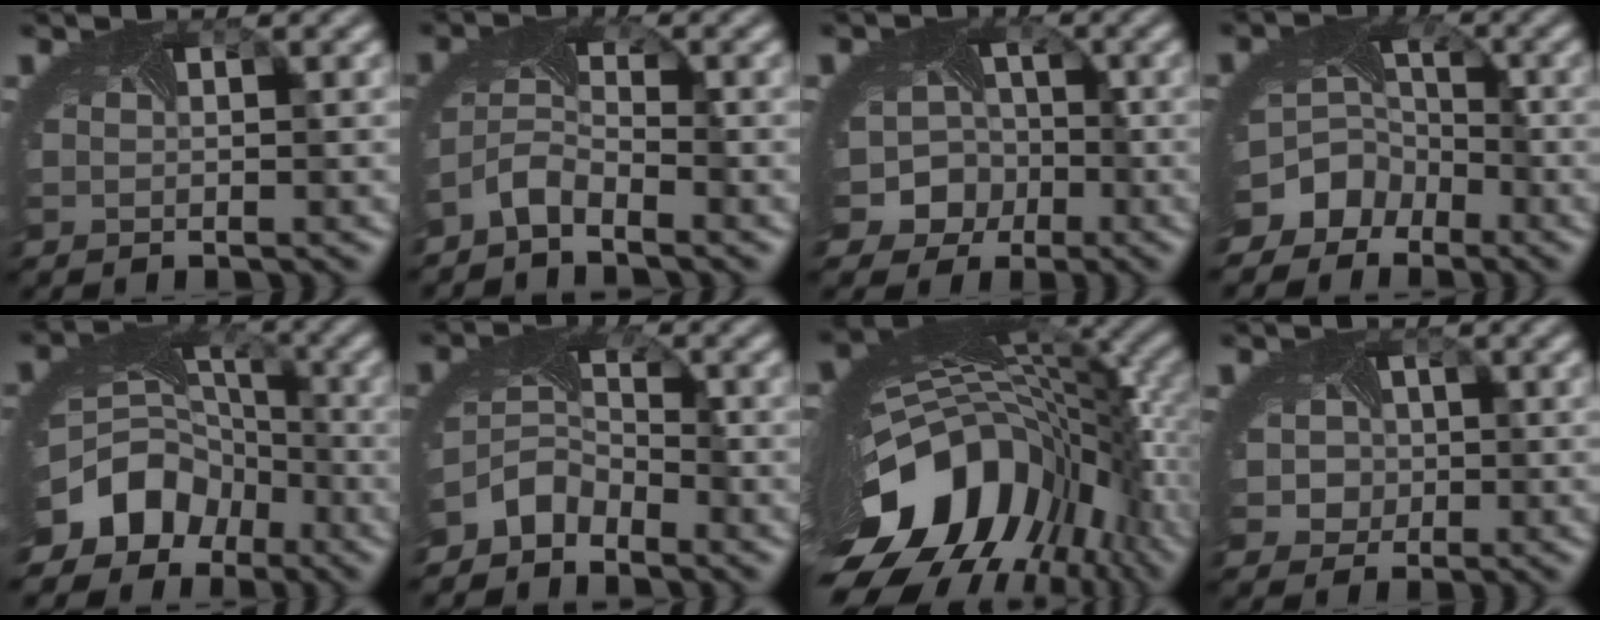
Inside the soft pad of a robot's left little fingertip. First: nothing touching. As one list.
[{"total": 3.0, "force": [-2.6, 0.9, 1.0], "torque": [-0.037, -0.006, -0.061]}, {"total": 10.3, "force": [-3.2, 9.2, 3.4], "torque": [-0.064, -0.007, -0.075]}, {"total": 9.1, "force": [-5.3, 7.1, 2.1], "torque": [-0.048, -0.025, -0.086]}, {"total": 10.6, "force": [-5.7, 8.2, 3.6], "torque": [-0.087, -0.016, -0.098]}, {"total": 3.7, "force": [-3.1, 1.9, 0.9], "torque": [-0.025, -0.005, -0.070]}, {"total": 16.9, "force": [-4.7, 9.9, 12.9], "torque": [-0.264, -0.054, -0.068]}, {"total": 4.1, "force": [0.1, 3.7, 1.8], "torque": [-0.017, 0.009, -0.015]}]